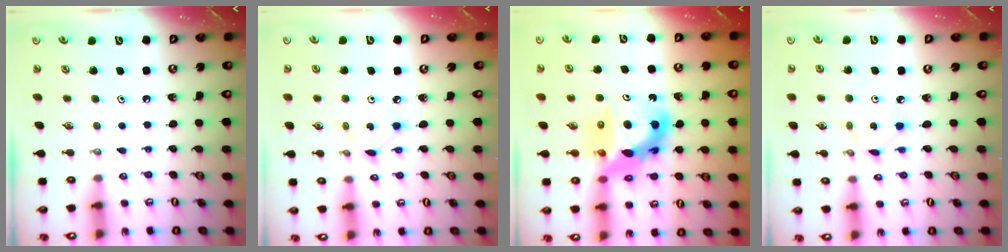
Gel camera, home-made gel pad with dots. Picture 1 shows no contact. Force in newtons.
{"total": 5.4, "press": 5.3, "slide": 0.5}
{"total": 11.6, "press": 11.5, "slide": 1.0}
{"total": 1.7, "press": 1.7, "slide": 0.3}